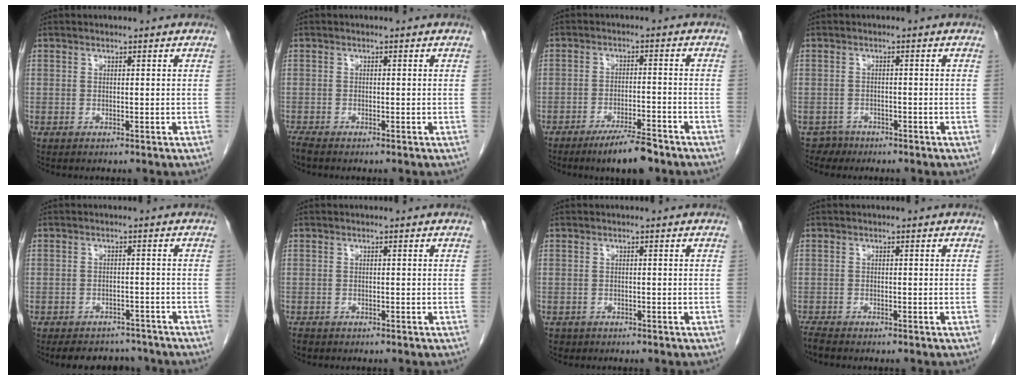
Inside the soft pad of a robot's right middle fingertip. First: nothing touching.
{"total": 1.5, "force": [-1.3, 0.1, 0.6], "torque": [-0.020, -0.006, -0.026]}
{"total": 6.8, "force": [-5.2, 0.8, 4.3], "torque": [-0.069, -0.010, -0.085]}
{"total": 1.8, "force": [-1.4, 0.9, -0.6], "torque": [0.009, 0.004, -0.022]}
{"total": 8.3, "force": [-7.4, 3.2, 1.8], "torque": [-0.015, 0.006, -0.091]}
{"total": 1.3, "force": [-1.1, 0.6, 0.3], "torque": [-0.011, -0.002, -0.016]}
{"total": 1.2, "force": [-0.9, 0.9, 0.0], "torque": [-0.009, 0.001, -0.012]}
{"total": 1.8, "force": [-1.7, 0.2, 0.7], "torque": [-0.019, -0.007, -0.031]}